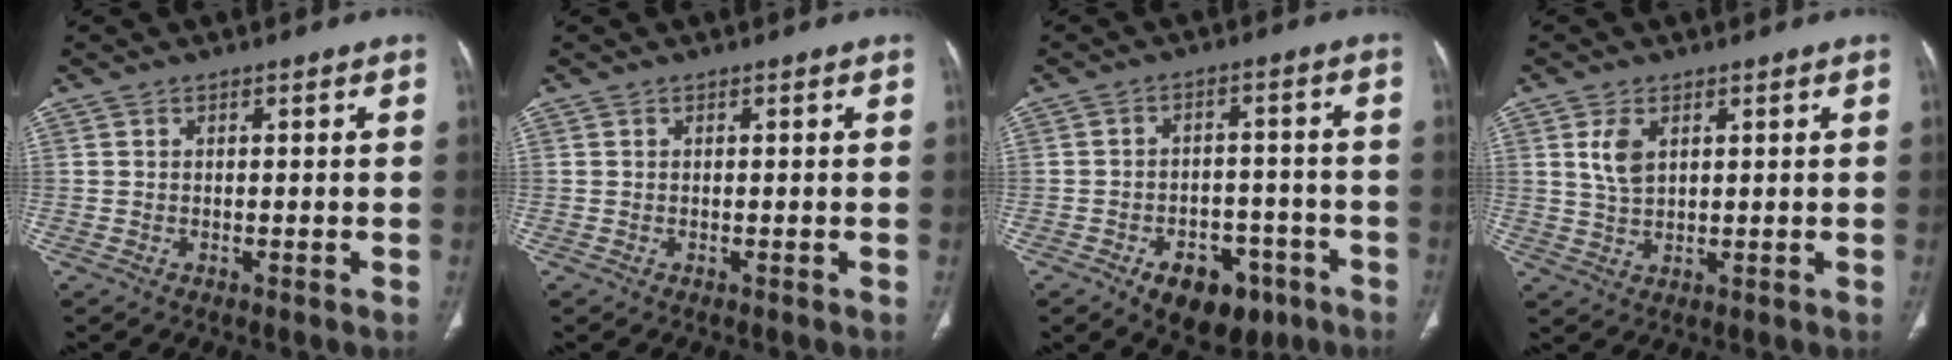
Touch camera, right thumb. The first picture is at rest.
{"total": 0.0}
{"total": 11.4, "force": [-6.3, 7.1, 6.5], "torque": [-0.055, 0.035, -0.082]}
{"total": 4.4, "force": [1.7, 2.3, 3.3], "torque": [-0.066, -0.007, 0.040]}